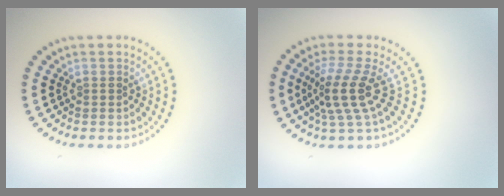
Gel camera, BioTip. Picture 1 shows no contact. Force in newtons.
{"total": 3.9, "press": 2.8, "slide": 2.8}